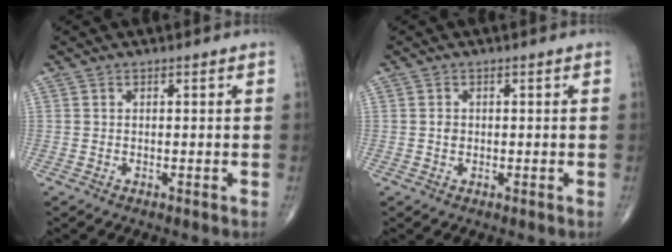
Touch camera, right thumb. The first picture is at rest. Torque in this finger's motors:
{"motor_torque": [0.38, 0.33, 0.33, 0.14, -0.01]}